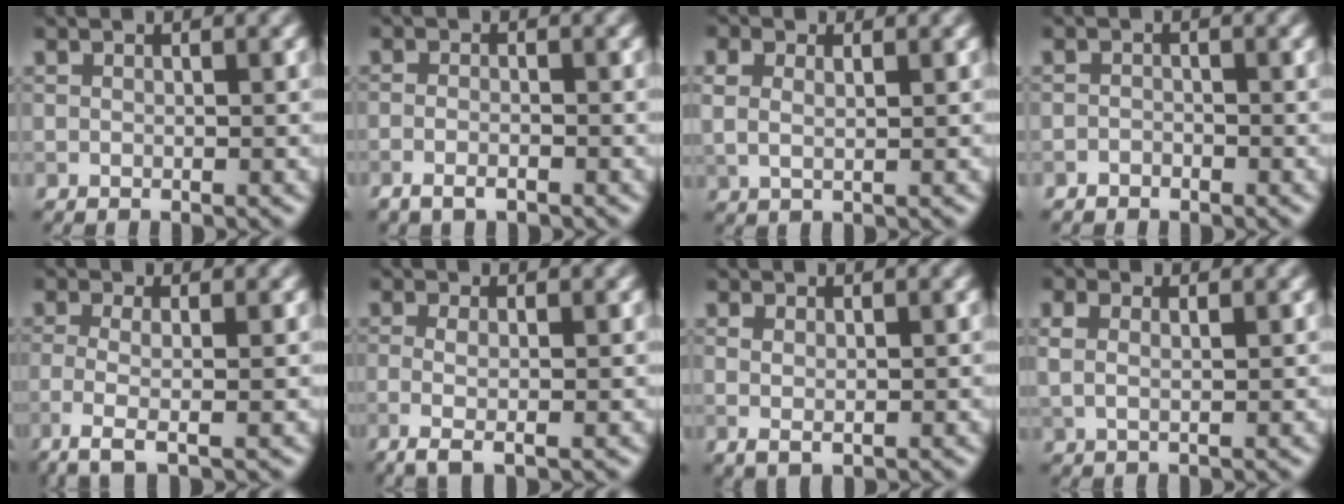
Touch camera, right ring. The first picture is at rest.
{"total": 1.7, "force": [-1.0, 0.6, 1.3], "torque": [-0.027, -0.002, -0.021]}
{"total": 2.4, "force": [1.0, 1.3, 1.7], "torque": [-0.036, 0.002, 0.010]}
{"total": 0.8, "force": [-0.6, 0.5, 0.1], "torque": [0.003, 0.001, -0.012]}
{"total": 3.5, "force": [-1.1, 1.1, 3.2], "torque": [-0.056, -0.008, -0.031]}
{"total": 2.7, "force": [-0.5, 0.9, 2.5], "torque": [-0.043, -0.006, -0.011]}
{"total": 1.3, "force": [0.3, 0.6, 1.1], "torque": [-0.021, -0.003, 0.011]}
{"total": 2.1, "force": [0.9, 1.1, 1.5], "torque": [-0.034, 0.000, 0.013]}